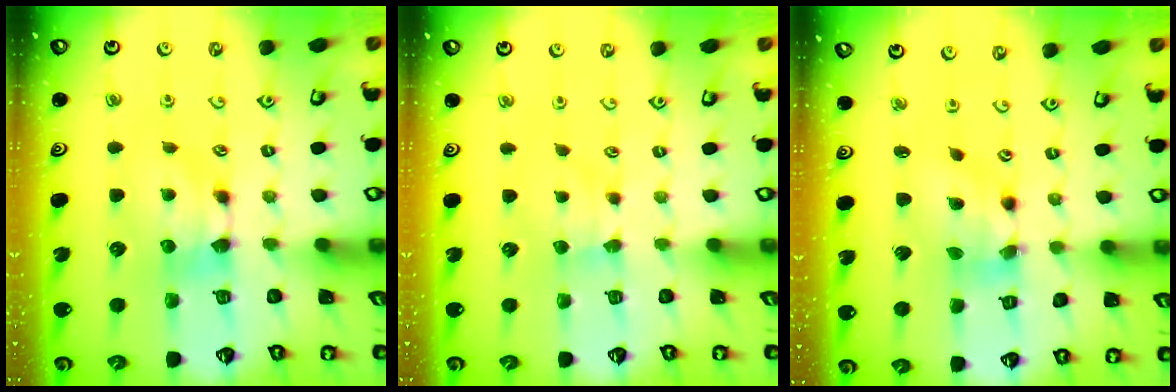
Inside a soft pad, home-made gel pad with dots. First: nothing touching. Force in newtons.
{"total": 1.9, "press": 1.8, "slide": 0.6}
{"total": 5.3, "press": 5.0, "slide": 1.9}